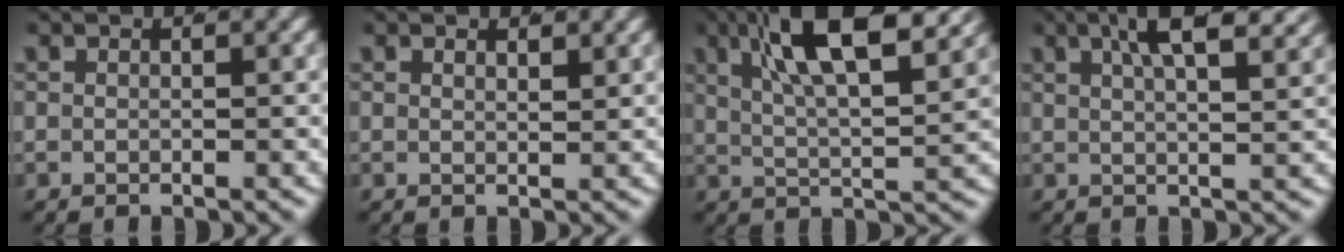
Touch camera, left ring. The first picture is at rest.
{"total": 0.9, "force": [0.8, -0.3, 0.3], "torque": [-0.003, -0.010, 0.018]}
{"total": 9.0, "force": [4.4, 2.3, 7.5], "torque": [-0.121, 0.002, 0.071]}
{"total": 5.4, "force": [3.6, 0.7, 3.9], "torque": [-0.060, 0.006, 0.058]}